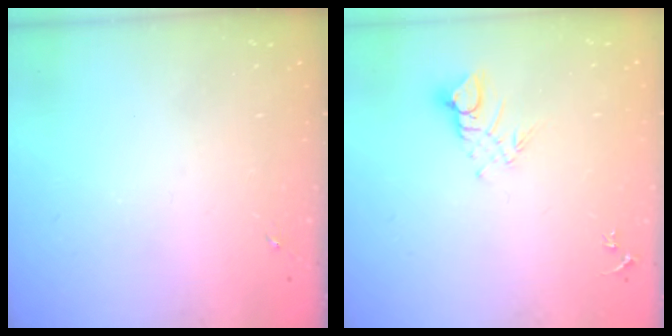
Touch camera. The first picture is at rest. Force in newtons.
{"total": 6.2, "press": 6.2, "slide": 0.5}